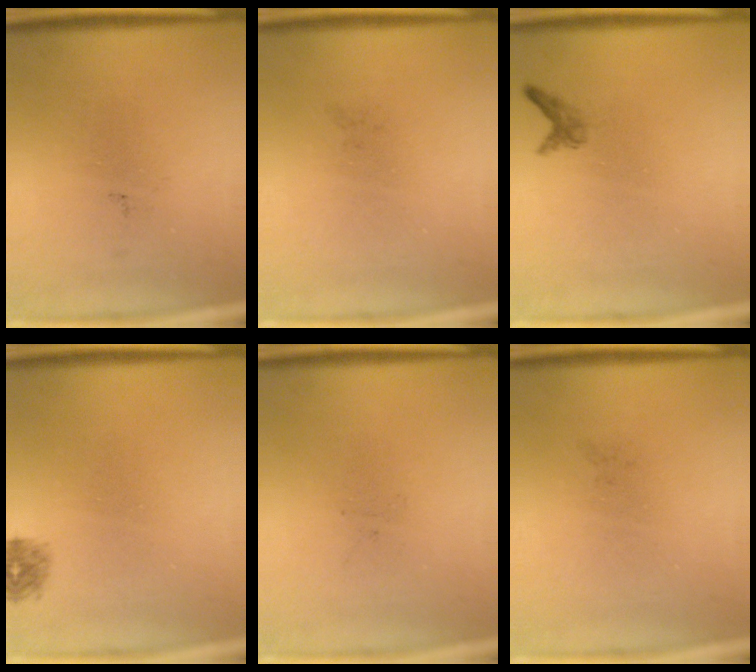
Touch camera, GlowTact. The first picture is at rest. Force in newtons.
{"total": 0.0}
{"total": 1.1}
{"total": 1.1}
{"total": 0.0}
{"total": 0.0}